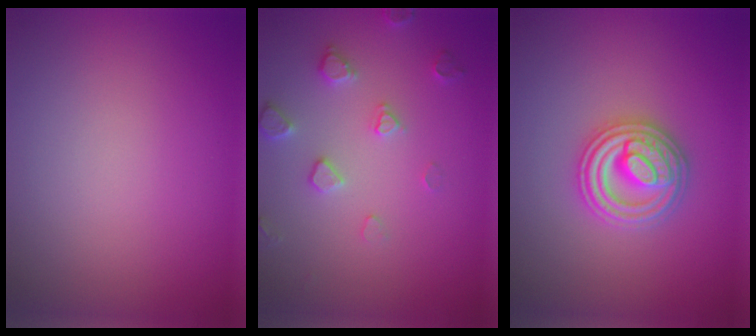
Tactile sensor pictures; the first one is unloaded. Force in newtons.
{"total": 2.5, "press": 2.4, "slide": 0.5}
{"total": 4.8, "press": 4.7, "slide": 0.6}